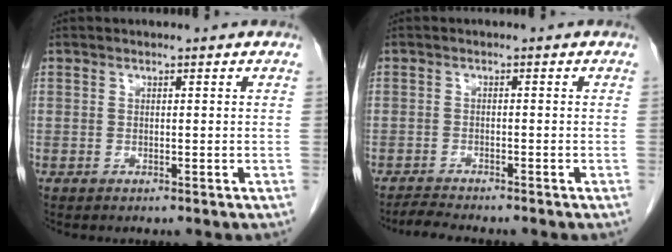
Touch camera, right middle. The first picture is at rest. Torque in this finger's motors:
{"motor_torque": [0.17, -0.11, -0.01, 0.00]}